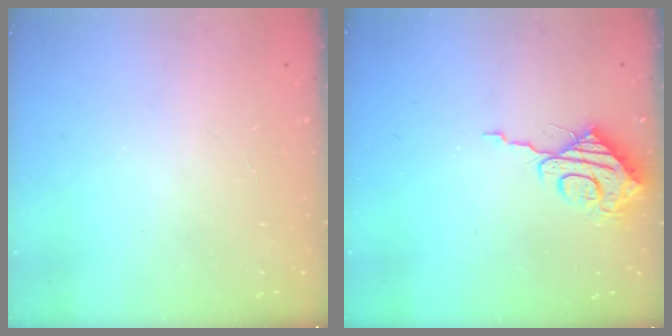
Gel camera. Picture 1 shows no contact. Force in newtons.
{"total": 9.4, "press": 9.4, "slide": 0.7}